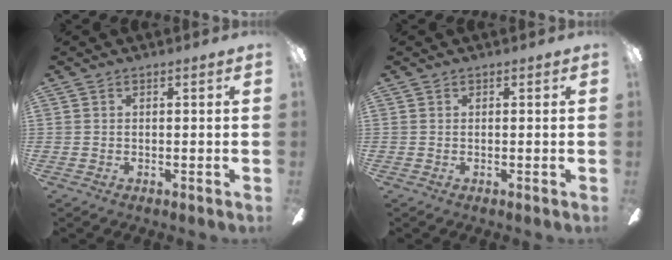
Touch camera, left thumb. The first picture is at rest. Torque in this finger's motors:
{"motor_torque": [0.00, 0.00, 0.10, -0.09, 0.00]}